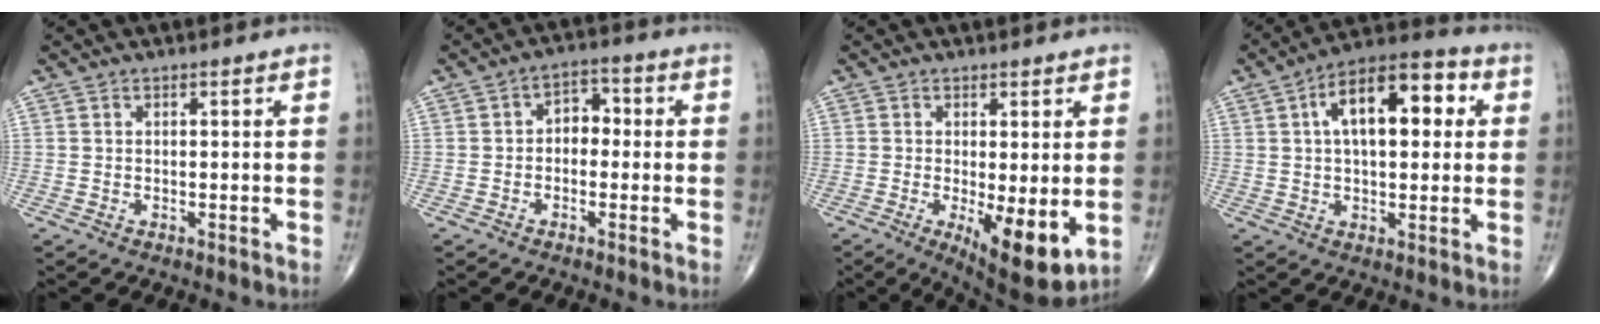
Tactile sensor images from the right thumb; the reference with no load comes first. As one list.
[{"total": 4.6, "force": [-0.3, 3.3, 3.2], "torque": [-0.025, 0.021, -0.018]}, {"total": 10.2, "force": [-2.0, 3.3, 9.5], "torque": [-0.138, -0.026, -0.022]}, {"total": 15.3, "force": [3.7, 7.5, 12.8], "torque": [-0.178, 0.027, 0.049]}]